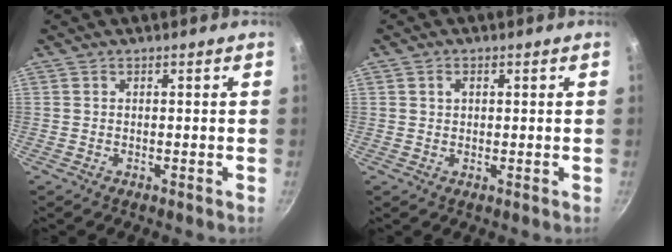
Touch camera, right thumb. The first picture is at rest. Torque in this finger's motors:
{"motor_torque": [-0.34, -0.09, -0.15, -0.14, -0.03]}